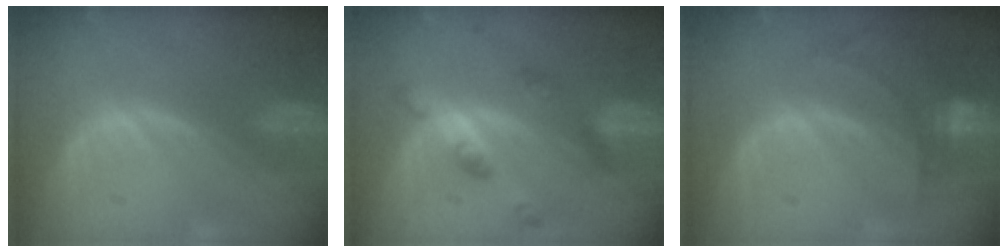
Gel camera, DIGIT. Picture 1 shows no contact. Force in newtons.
{"total": 5.7, "press": 5.6, "slide": 0.3}
{"total": 6.1, "press": 5.7, "slide": 2.1}